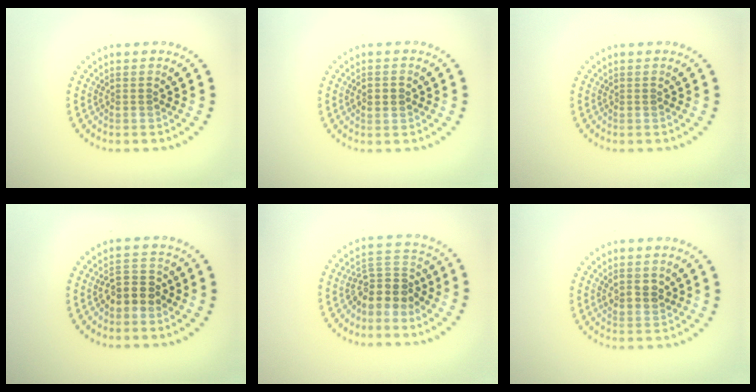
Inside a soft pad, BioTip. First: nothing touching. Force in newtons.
{"total": 1.9, "press": 1.9, "slide": 0.1}
{"total": 0.0}
{"total": 3.1, "press": 3.0, "slide": 0.9}
{"total": 4.1, "press": 3.6, "slide": 2.0}
{"total": 2.2, "press": 2.1, "slide": 0.8}